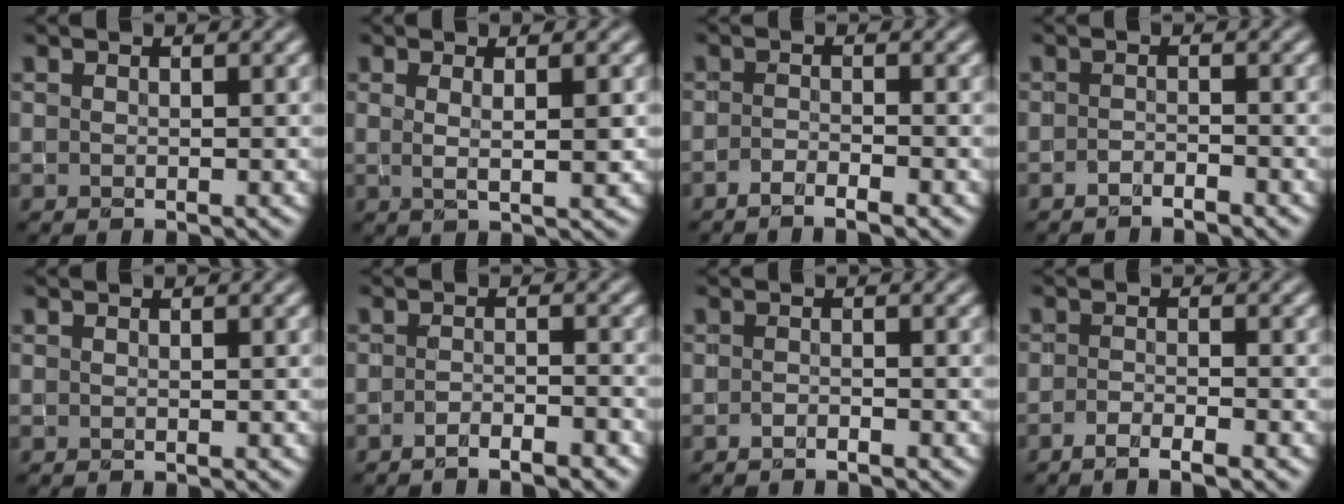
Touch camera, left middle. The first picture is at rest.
{"total": 2.4, "force": [0.5, 0.5, 2.3], "torque": [-0.036, -0.002, 0.007]}
{"total": 1.9, "force": [-1.4, 0.3, 1.3], "torque": [-0.024, -0.002, -0.030]}
{"total": 1.3, "force": [-1.2, 0.1, 0.4], "torque": [-0.007, 0.002, -0.024]}
{"total": 0.0}
{"total": 2.5, "force": [-2.0, 0.4, 1.5], "torque": [-0.023, 0.004, -0.037]}
{"total": 0.8, "force": [-0.7, 0.1, 0.4], "torque": [-0.008, 0.001, -0.014]}
{"total": 2.6, "force": [-1.7, 0.5, 1.9], "torque": [-0.034, -0.002, -0.036]}